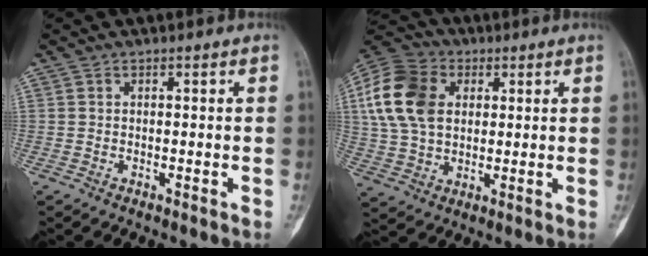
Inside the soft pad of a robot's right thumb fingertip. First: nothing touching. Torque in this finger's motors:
{"motor_torque": [0.31, 2.14, 1.04, -0.13, 0.47]}